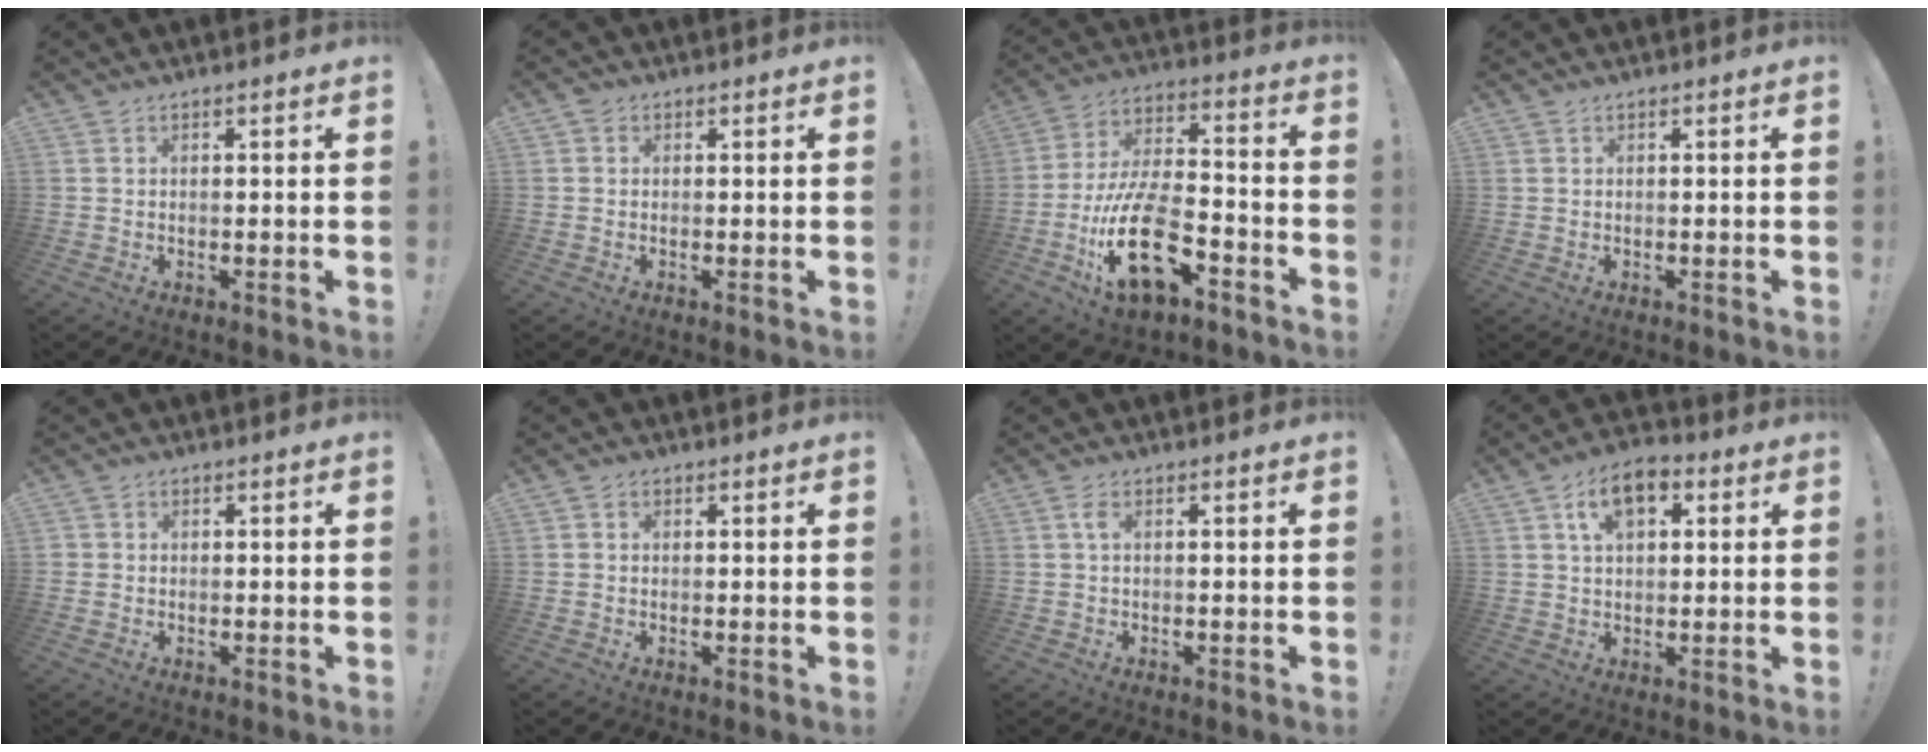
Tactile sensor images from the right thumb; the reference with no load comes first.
{"total": 0.8, "force": [0.1, 0.8, 0.1], "torque": [0.003, 0.001, 0.000]}
{"total": 21.8, "force": [-8.8, 10.1, 17.1], "torque": [-0.335, 0.047, -0.143]}
{"total": 0.0}
{"total": 1.2, "force": [-0.1, 1.1, 0.4], "torque": [-0.007, 0.005, -0.002]}
{"total": 1.0, "force": [0.1, 1.0, 0.4], "torque": [0.000, 0.000, 0.000]}
{"total": 2.1, "force": [0.4, 0.7, 1.9], "torque": [-0.043, 0.005, 0.007]}
{"total": 9.4, "force": [3.7, 5.5, 6.6], "torque": [-0.101, 0.005, 0.068]}